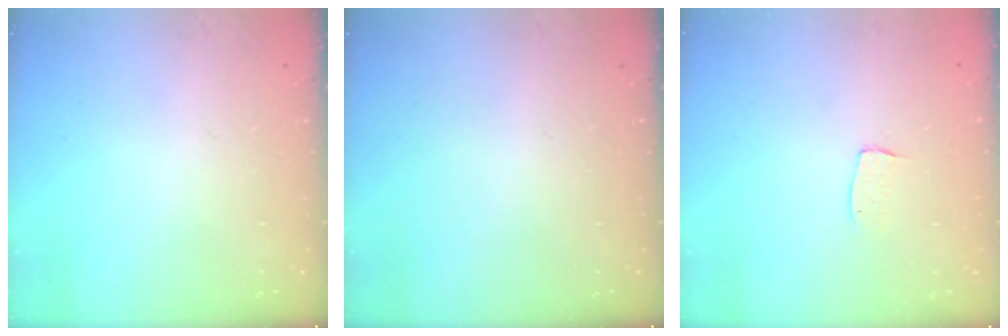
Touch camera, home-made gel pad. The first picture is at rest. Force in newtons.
{"total": 0.0}
{"total": 5.2, "press": 5.2, "slide": 0.3}